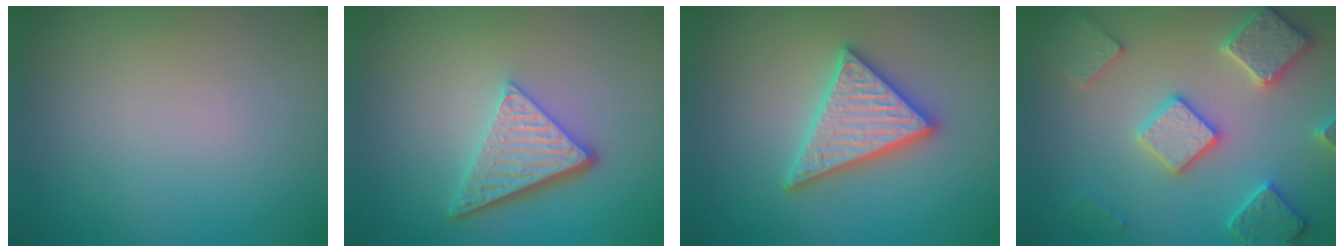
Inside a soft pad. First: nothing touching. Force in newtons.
{"total": 4.7, "press": 3.5, "slide": 3.2}
{"total": 5.0, "press": 5.0, "slide": 0.6}
{"total": 5.8, "press": 5.6, "slide": 1.3}